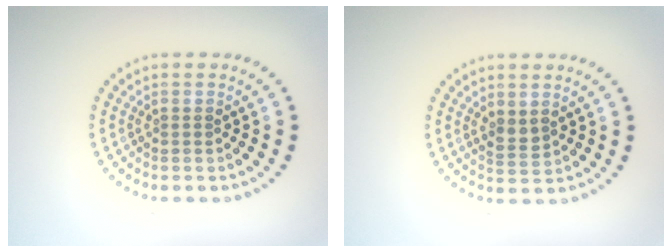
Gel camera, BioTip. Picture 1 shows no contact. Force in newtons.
{"total": 1.2, "press": 1.2, "slide": 0.5}